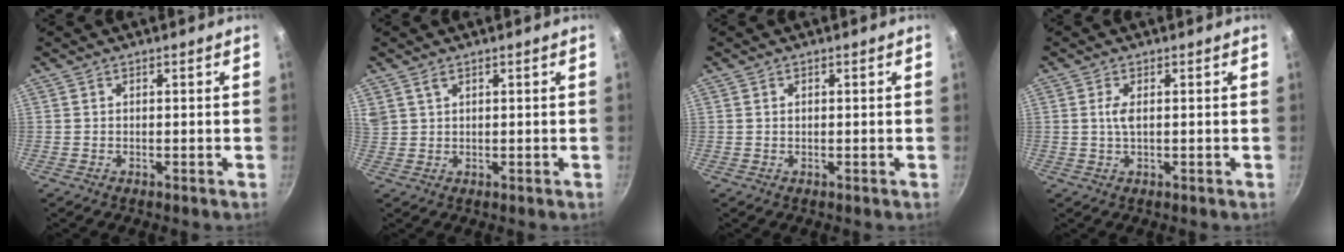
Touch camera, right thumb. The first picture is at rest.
{"total": 2.9, "force": [1.9, 1.5, 1.6], "torque": [-0.032, 0.002, 0.046]}
{"total": 0.5, "force": [0.2, 0.4, 0.3], "torque": [-0.007, 0.002, 0.006]}
{"total": 2.2, "force": [0.4, 0.7, 2.0], "torque": [-0.052, 0.001, 0.010]}